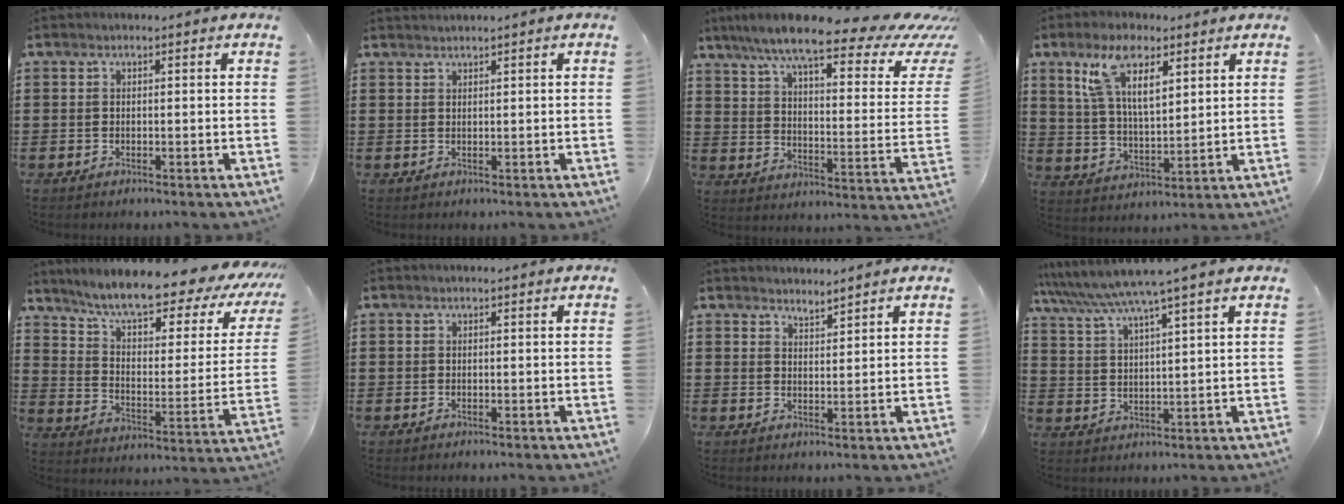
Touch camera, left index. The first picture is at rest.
{"total": 0.7, "force": [0.7, -0.1, 0.1], "torque": [-0.003, -0.003, 0.015]}
{"total": 12.2, "force": [9.1, 1.3, 8.1], "torque": [-0.162, -0.056, 0.148]}
{"total": 9.9, "force": [5.7, 3.8, 7.1], "torque": [-0.146, 0.002, 0.103]}
{"total": 9.6, "force": [8.1, 0.9, 5.2], "torque": [-0.115, -0.058, 0.132]}
{"total": 0.0}
{"total": 2.4, "force": [2.4, -0.1, -0.2], "torque": [-0.002, -0.004, 0.047]}
{"total": 6.2, "force": [5.3, -0.6, 3.3], "torque": [-0.082, -0.029, 0.088]}